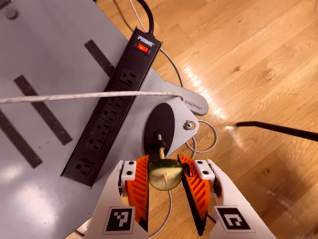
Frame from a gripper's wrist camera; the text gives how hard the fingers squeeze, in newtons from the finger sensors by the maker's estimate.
{"total": 7.8, "left": 7.6, "right": 8.1}